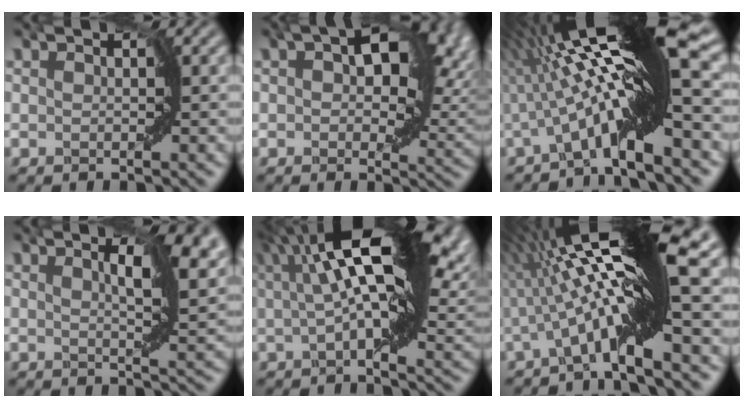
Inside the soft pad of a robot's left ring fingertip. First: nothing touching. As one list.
[{"total": 9.2, "force": [2.9, 5.1, 7.1], "torque": [-0.104, 0.001, 0.040]}, {"total": 13.9, "force": [0.6, 1.5, 13.8], "torque": [-0.213, 0.026, 0.007]}, {"total": 6.7, "force": [2.3, 1.9, 6.0], "torque": [-0.088, 0.005, 0.033]}, {"total": 13.4, "force": [5.4, 3.4, 11.8], "torque": [-0.194, 0.019, 0.084]}, {"total": 13.8, "force": [0.8, 1.6, 13.7], "torque": [-0.210, 0.025, 0.010]}]